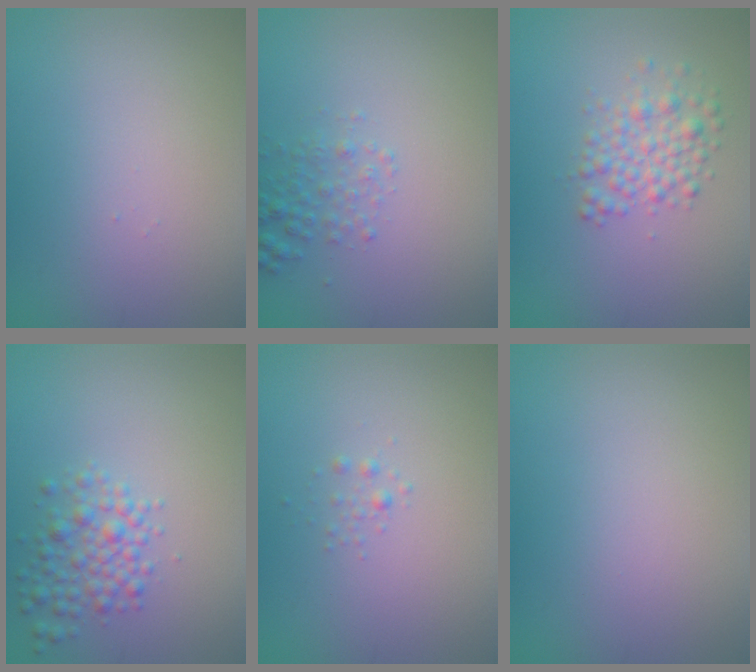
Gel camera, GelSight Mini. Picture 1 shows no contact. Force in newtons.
{"total": 1.7, "press": 1.7, "slide": 0.1}
{"total": 2.9, "press": 2.9, "slide": 0.1}
{"total": 3.0, "press": 3.0, "slide": 0.1}
{"total": 0.6, "press": 0.6, "slide": 0.0}
{"total": 0.0}